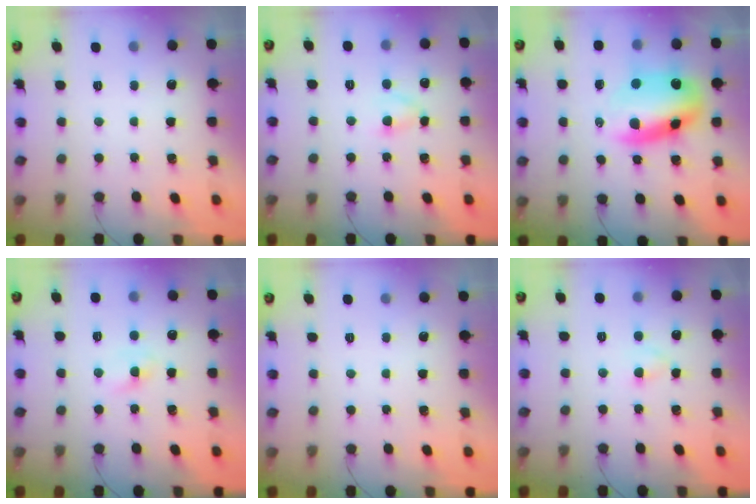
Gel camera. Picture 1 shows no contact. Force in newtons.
{"total": 3.5, "press": 3.2, "slide": 1.5}
{"total": 12.8, "press": 12.4, "slide": 3.4}
{"total": 1.9, "press": 1.8, "slide": 0.8}
{"total": 0.0}
{"total": 2.8, "press": 2.6, "slide": 1.1}